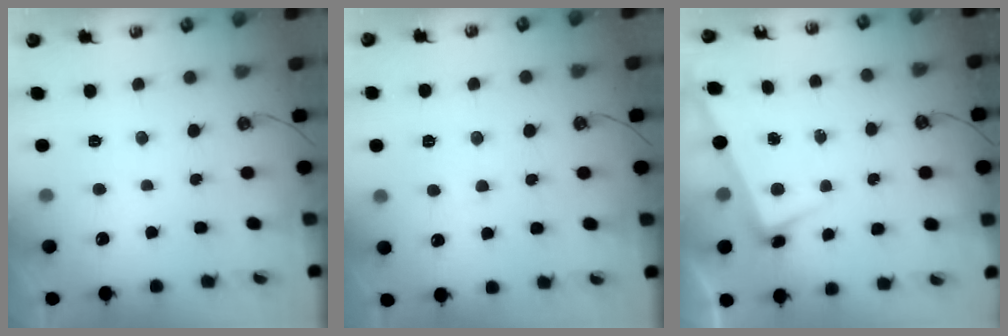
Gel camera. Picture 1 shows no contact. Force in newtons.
{"total": 2.4, "press": 2.4, "slide": 0.4}
{"total": 2.5, "press": 2.3, "slide": 1.0}